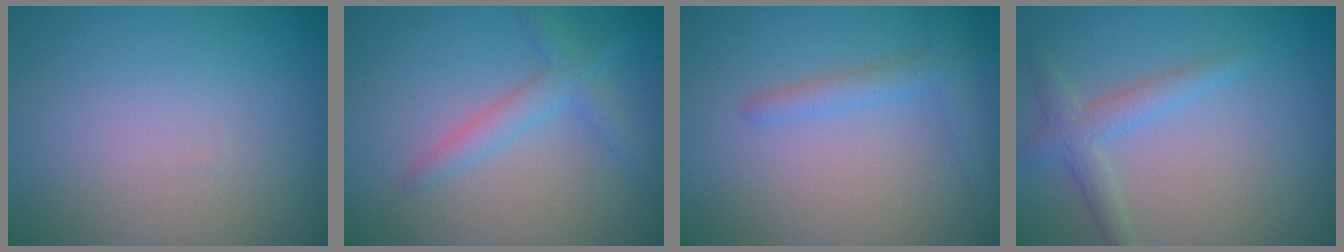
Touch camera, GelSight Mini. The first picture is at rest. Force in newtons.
{"total": 2.4, "press": 2.4, "slide": 0.2}
{"total": 1.9, "press": 1.9, "slide": 0.1}
{"total": 2.4, "press": 2.4, "slide": 0.1}